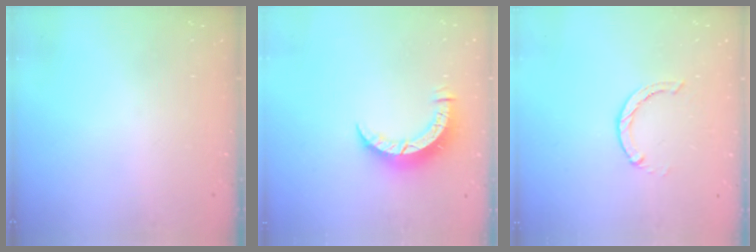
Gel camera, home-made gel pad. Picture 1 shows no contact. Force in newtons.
{"total": 6.3, "press": 6.3, "slide": 0.6}
{"total": 0.0}